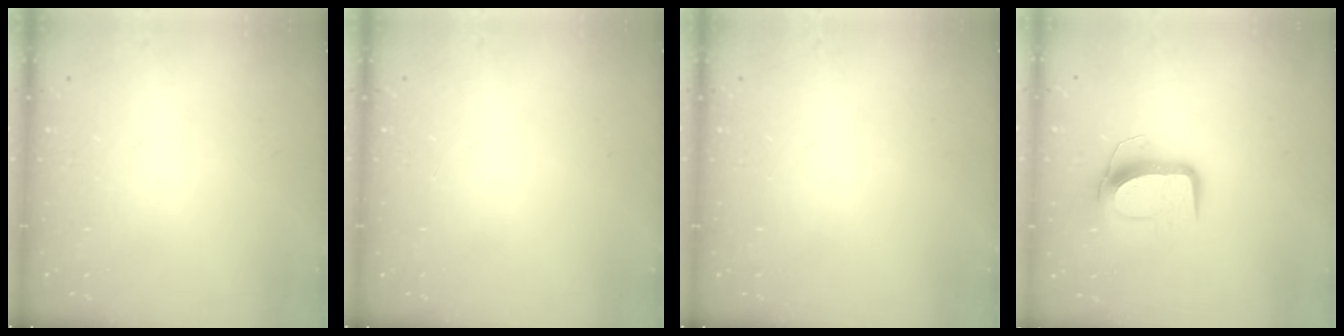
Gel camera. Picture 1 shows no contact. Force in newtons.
{"total": 0.0}
{"total": 0.0}
{"total": 10.3, "press": 10.3, "slide": 0.2}